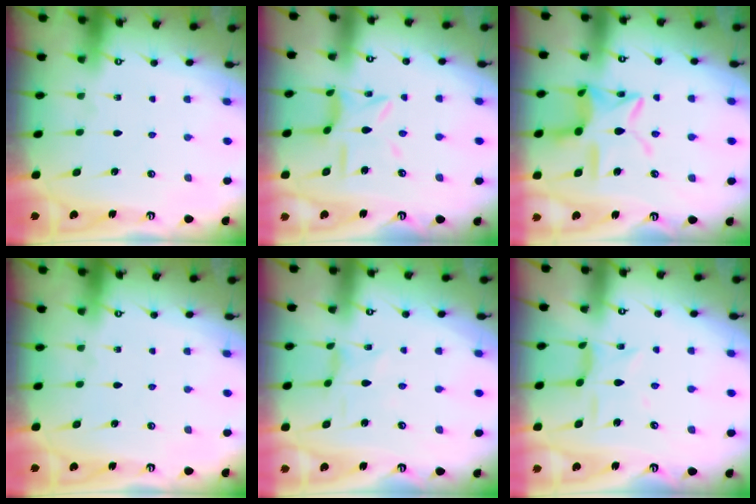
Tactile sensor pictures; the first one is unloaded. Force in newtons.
{"total": 8.1, "press": 8.1, "slide": 0.6}
{"total": 14.1, "press": 14.1, "slide": 1.0}
{"total": 0.0}
{"total": 0.6, "press": 0.6, "slide": 0.1}
{"total": 5.7, "press": 5.6, "slide": 0.8}